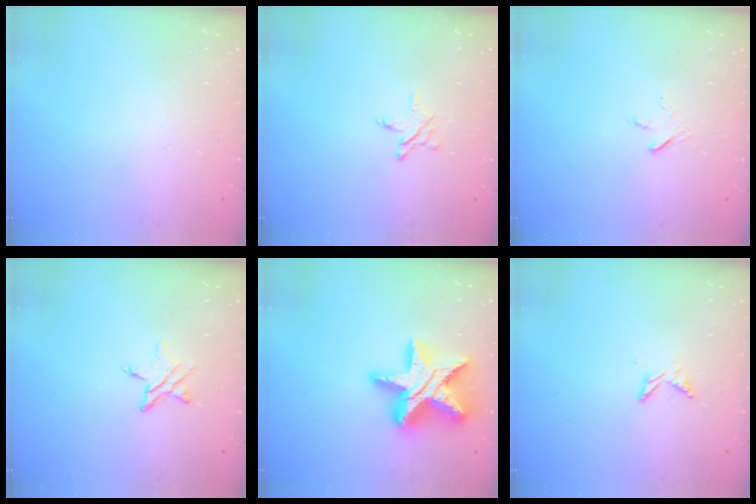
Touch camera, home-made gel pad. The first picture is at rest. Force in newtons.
{"total": 3.6, "press": 3.6, "slide": 0.3}
{"total": 3.1, "press": 3.1, "slide": 0.3}
{"total": 5.6, "press": 5.5, "slide": 0.6}
{"total": 21.8, "press": 21.7, "slide": 1.8}
{"total": 4.7, "press": 4.6, "slide": 0.6}